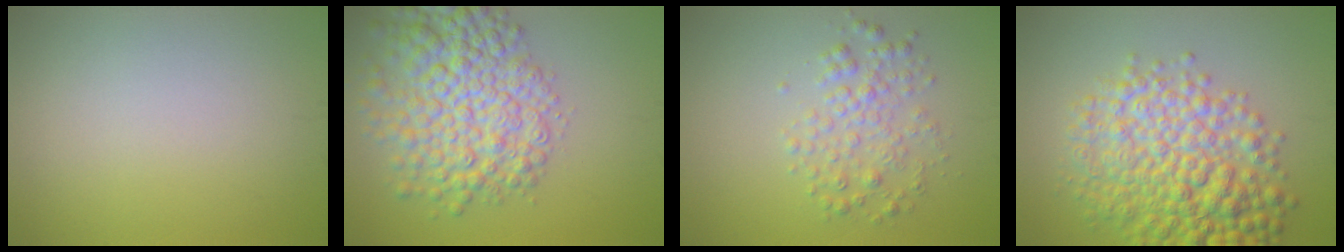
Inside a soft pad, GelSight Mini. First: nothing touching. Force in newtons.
{"total": 8.2, "press": 8.2, "slide": 0.2}
{"total": 2.8, "press": 2.8, "slide": 0.0}
{"total": 8.4, "press": 8.4, "slide": 0.2}